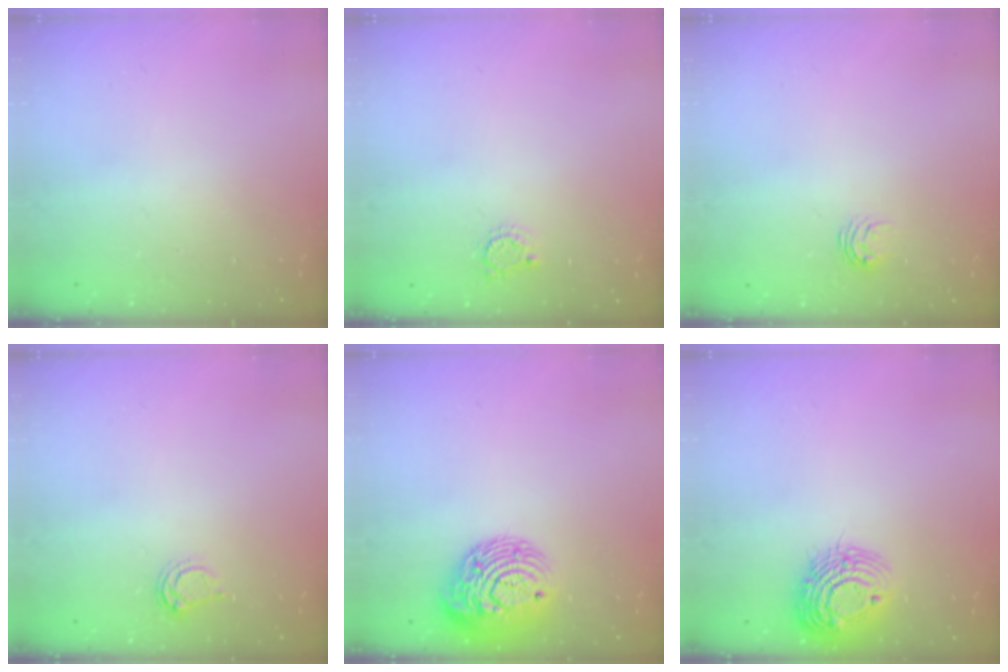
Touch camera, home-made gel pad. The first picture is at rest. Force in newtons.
{"total": 3.5, "press": 3.4, "slide": 0.5}
{"total": 3.7, "press": 3.6, "slide": 0.4}
{"total": 4.0, "press": 4.0, "slide": 0.5}
{"total": 13.9, "press": 13.8, "slide": 0.9}
{"total": 15.3, "press": 15.2, "slide": 1.3}